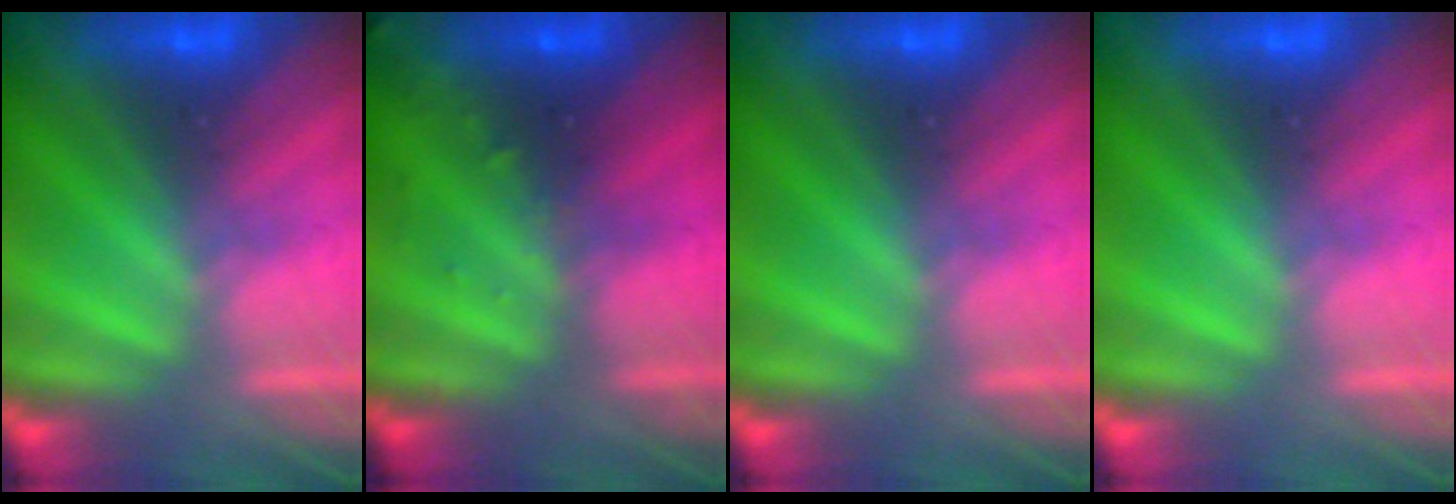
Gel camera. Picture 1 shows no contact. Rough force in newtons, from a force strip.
{"total": 2.7}
{"total": 0.0}
{"total": 0.0}